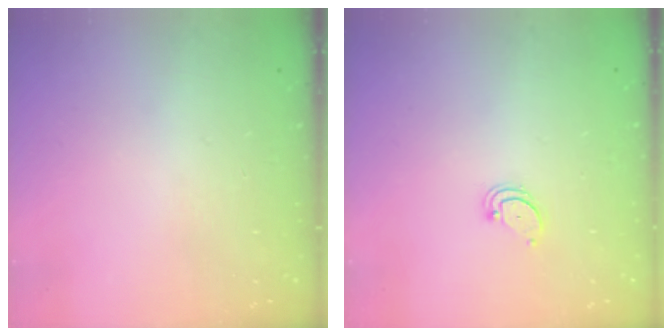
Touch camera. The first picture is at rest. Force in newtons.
{"total": 1.8, "press": 1.8, "slide": 0.2}